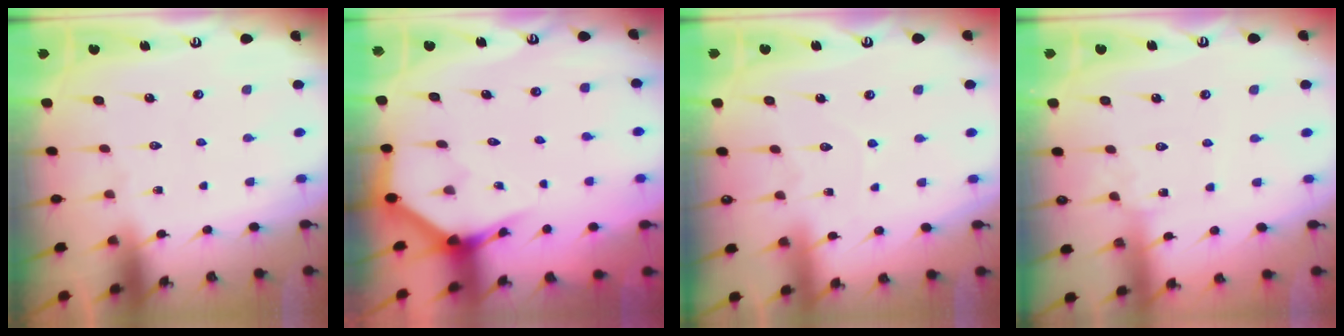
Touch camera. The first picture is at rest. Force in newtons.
{"total": 3.9, "press": 3.9, "slide": 0.4}
{"total": 2.4, "press": 2.4, "slide": 0.3}
{"total": 2.0, "press": 2.0, "slide": 0.2}